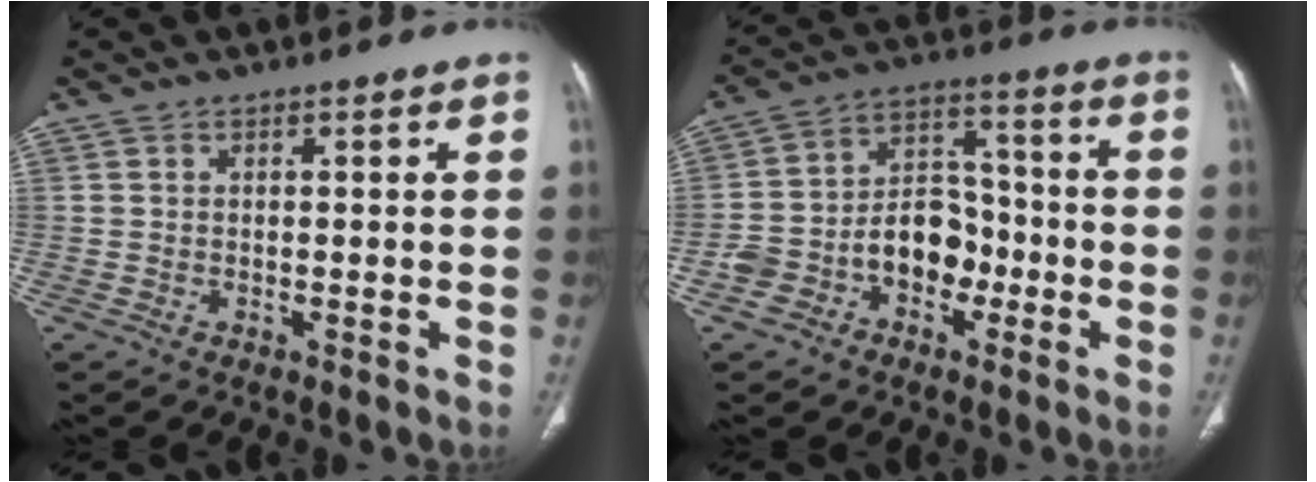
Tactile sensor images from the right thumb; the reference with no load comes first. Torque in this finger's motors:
{"motor_torque": [1.87, 1.24, 1.11, -0.70, 0.14]}